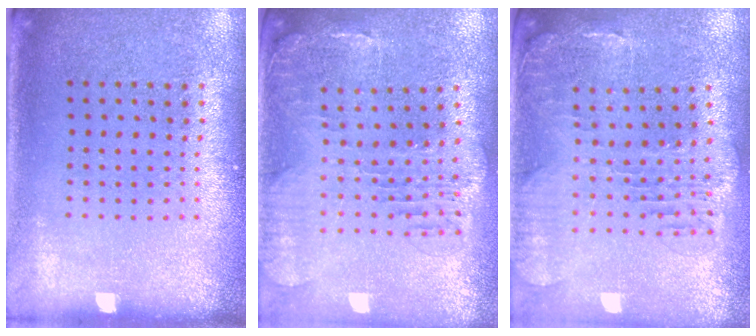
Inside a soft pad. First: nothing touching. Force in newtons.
{"total": 1.5, "press": 1.4, "slide": 0.4}
{"total": 1.4, "press": 1.3, "slide": 0.3}